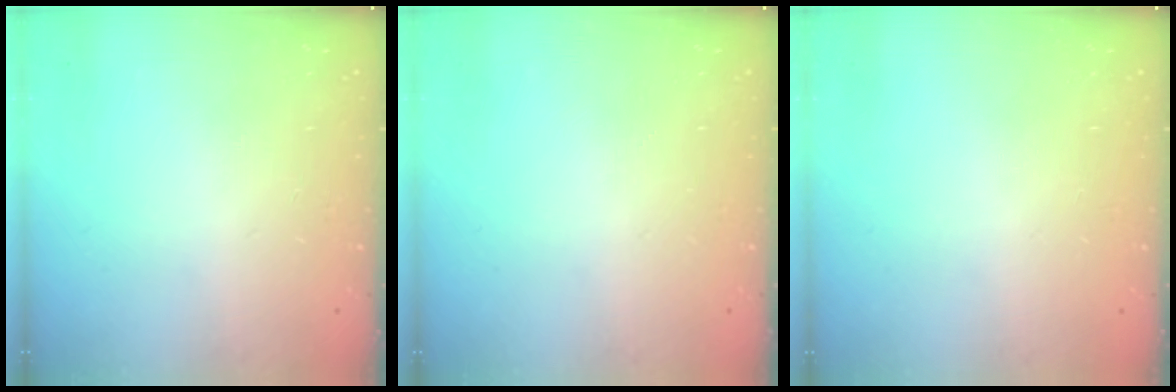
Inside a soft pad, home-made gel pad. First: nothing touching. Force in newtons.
{"total": 0.0}
{"total": 0.0}